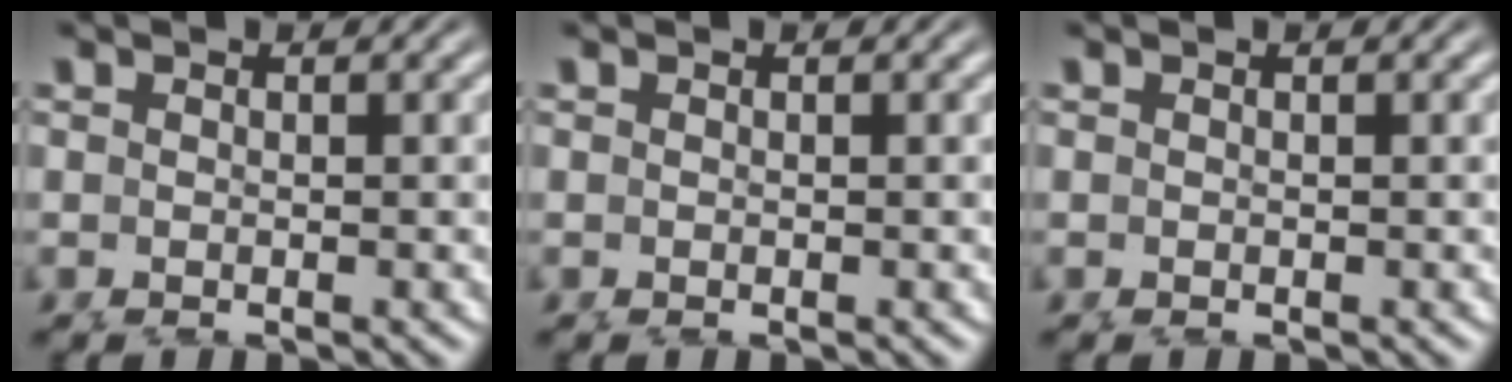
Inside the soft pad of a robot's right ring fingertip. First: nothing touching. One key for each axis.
{"total": 0.0}
{"total": 0.0}